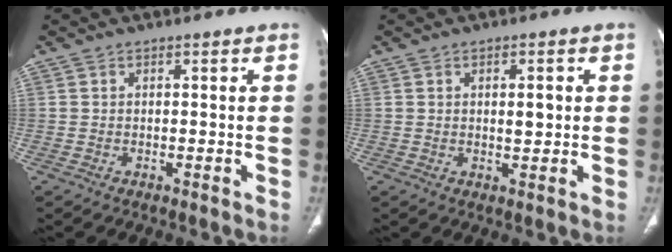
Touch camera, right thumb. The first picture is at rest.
{"total": 3.4, "force": [0.7, 1.4, 3.1], "torque": [-0.043, -0.003, 0.013]}